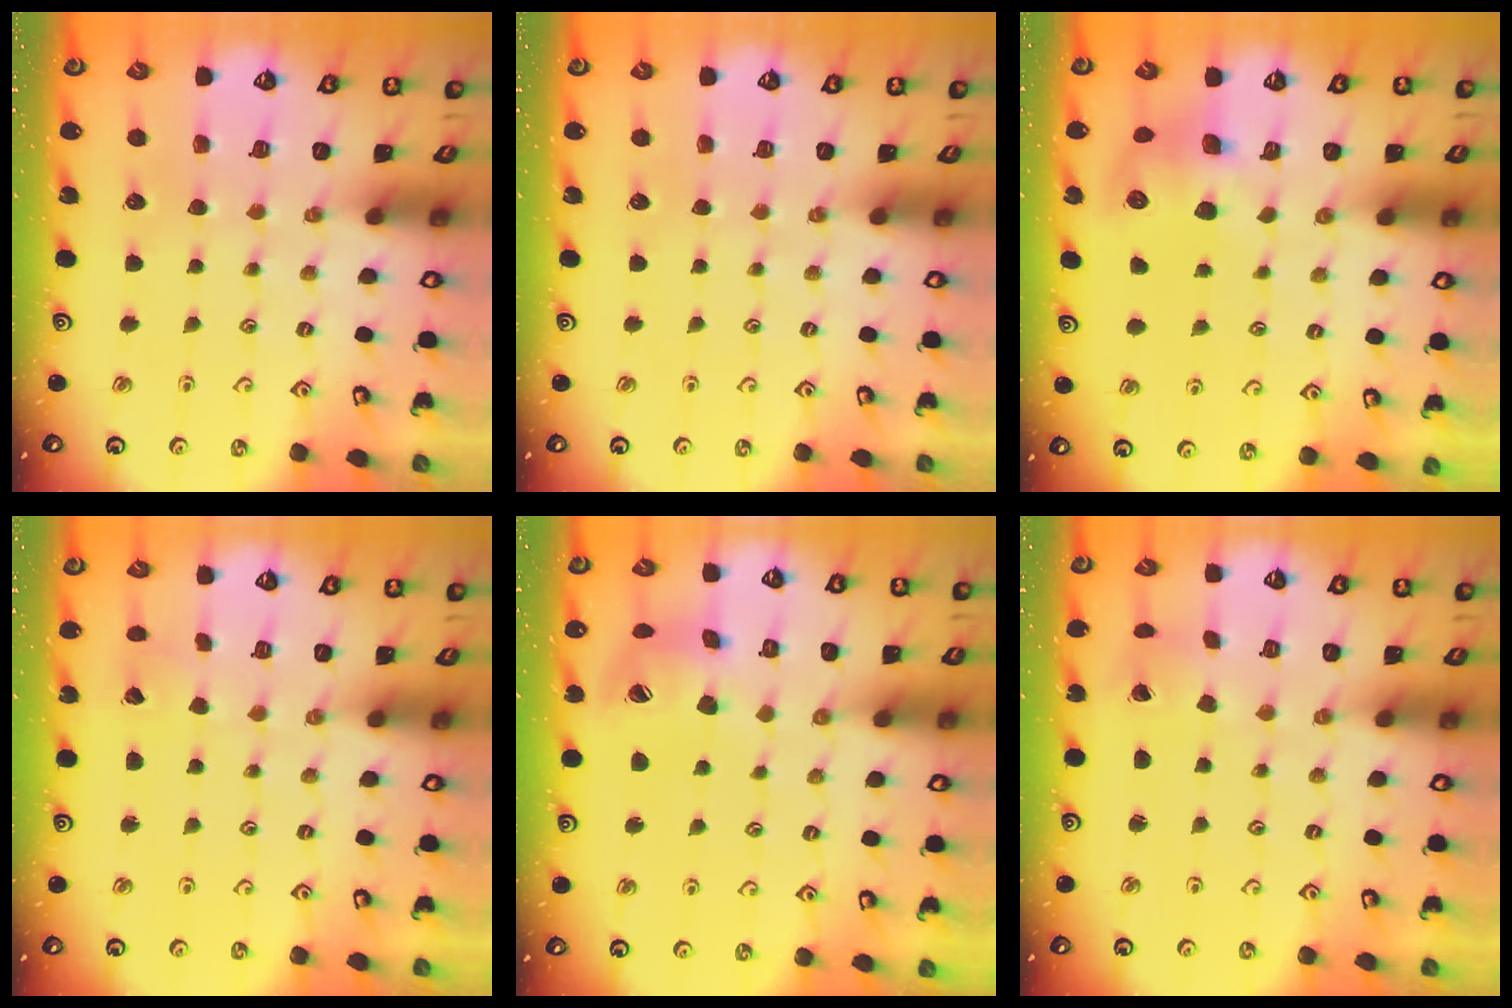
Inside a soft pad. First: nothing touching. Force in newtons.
{"total": 0.0}
{"total": 8.2, "press": 8.1, "slide": 0.3}
{"total": 2.6, "press": 2.6, "slide": 0.3}
{"total": 13.6, "press": 13.5, "slide": 1.6}
{"total": 1.0, "press": 1.0, "slide": 0.1}